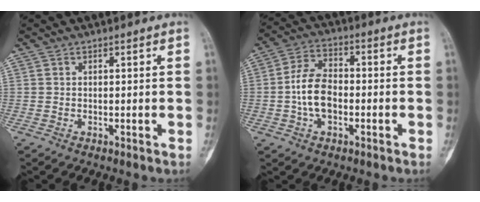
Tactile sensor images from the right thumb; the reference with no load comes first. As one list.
[{"total": 9.2, "force": [-1.6, 5.7, 7.0], "torque": [-0.127, 0.021, -0.037]}]